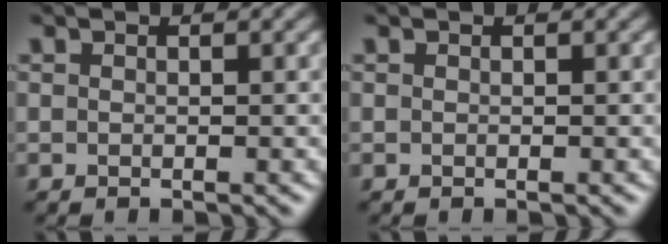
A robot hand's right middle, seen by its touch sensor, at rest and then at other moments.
{"total": 0.0}